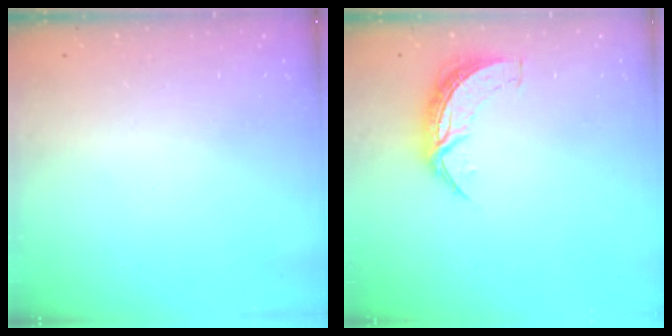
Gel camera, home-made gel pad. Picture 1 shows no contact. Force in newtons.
{"total": 8.1, "press": 8.1, "slide": 0.5}